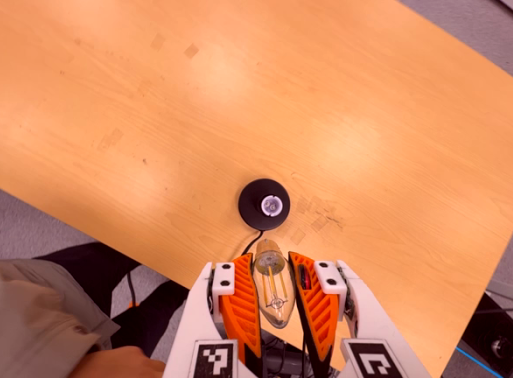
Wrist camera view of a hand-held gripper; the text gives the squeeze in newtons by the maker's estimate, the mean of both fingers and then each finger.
{"total": 22.3, "left": 24.4, "right": 20.1}